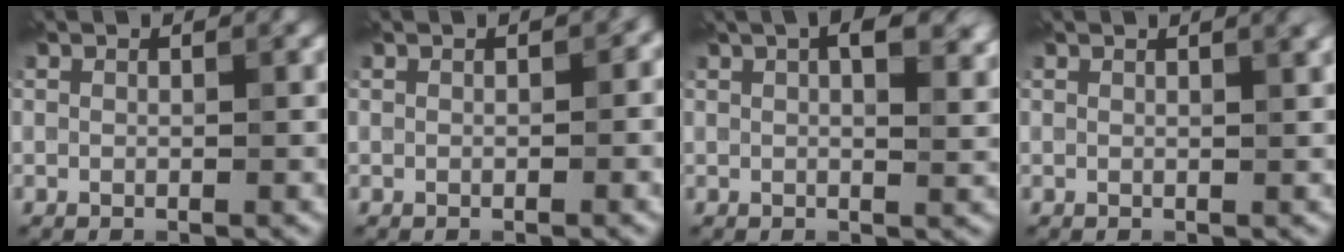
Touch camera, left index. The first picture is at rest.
{"total": 1.1, "force": [0.1, 0.6, 0.9], "torque": [-0.010, 0.001, 0.002]}
{"total": 7.0, "force": [3.1, 3.1, 5.5], "torque": [-0.055, 0.020, 0.032]}
{"total": 2.2, "force": [1.3, 0.8, 1.6], "torque": [-0.009, 0.001, 0.008]}